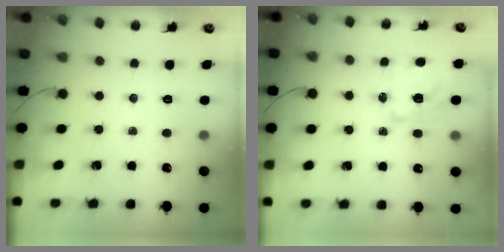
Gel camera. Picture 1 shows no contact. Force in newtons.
{"total": 2.3, "press": 2.3, "slide": 0.4}